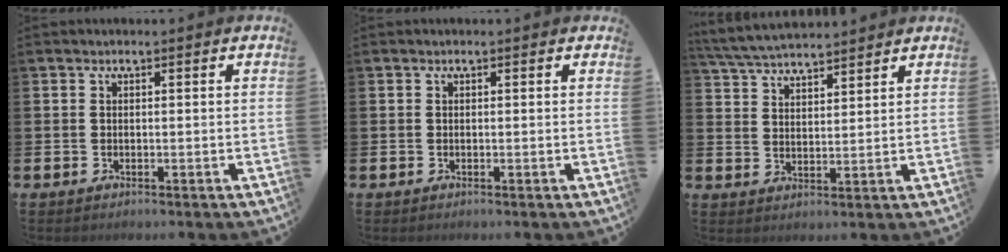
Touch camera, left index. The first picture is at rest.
{"total": 0.0}
{"total": 5.2, "force": [5.1, 0.7, 0.8], "torque": [-0.038, -0.022, 0.094]}